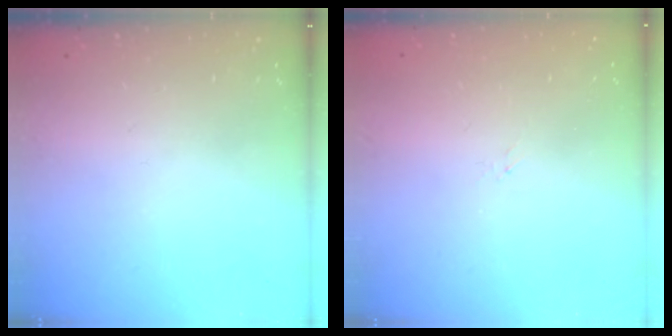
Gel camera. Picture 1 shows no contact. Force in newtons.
{"total": 1.5, "press": 1.4, "slide": 0.3}